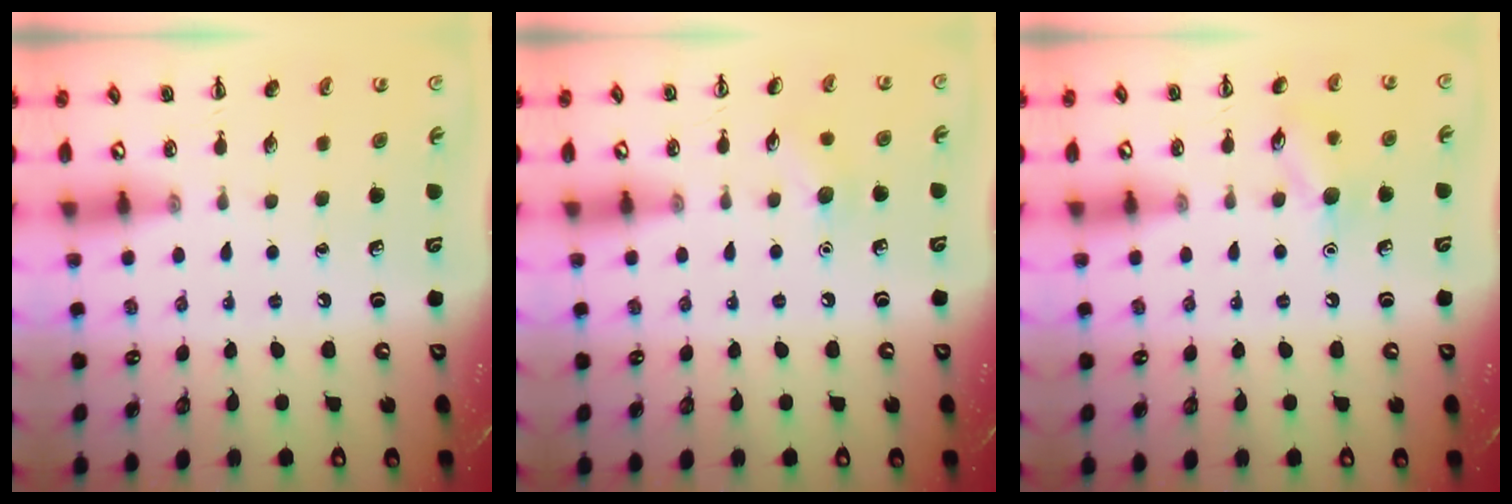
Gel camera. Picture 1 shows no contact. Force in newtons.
{"total": 5.8, "press": 5.6, "slide": 1.6}
{"total": 8.2, "press": 8.1, "slide": 1.2}